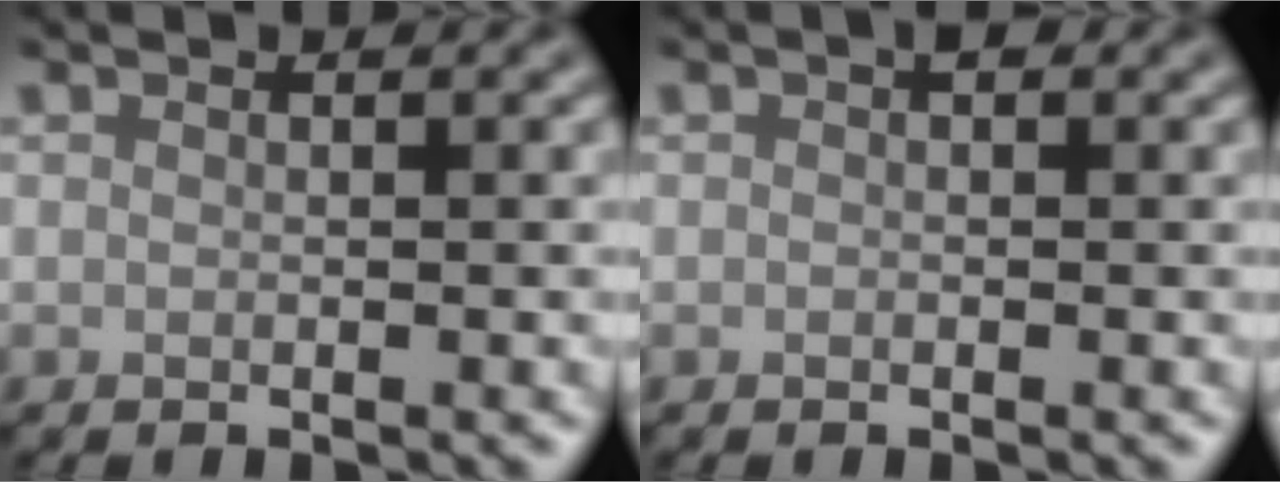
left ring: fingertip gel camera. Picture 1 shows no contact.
{"total": 0.6, "force": [0.2, 0.3, 0.4], "torque": [-0.004, 0.000, 0.002]}